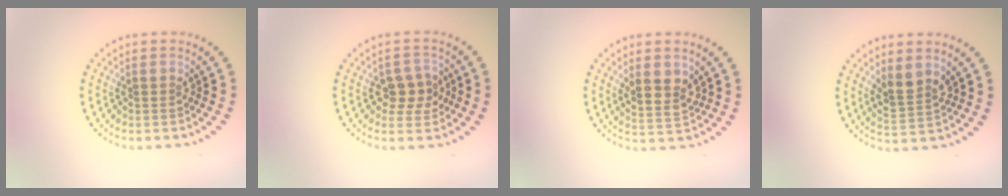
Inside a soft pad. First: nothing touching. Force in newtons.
{"total": 2.7, "press": 2.6, "slide": 0.7}
{"total": 2.8, "press": 2.5, "slide": 1.1}
{"total": 2.6, "press": 2.4, "slide": 1.1}